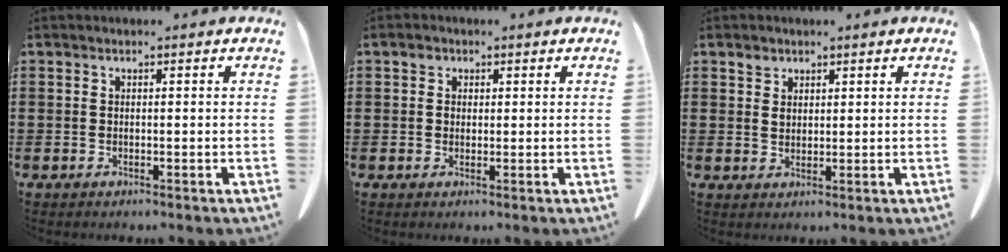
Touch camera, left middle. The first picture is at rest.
{"total": 1.5, "force": [0.8, 1.2, 0.5], "torque": [-0.013, 0.005, 0.016]}
{"total": 2.0, "force": [1.4, 1.2, 0.6], "torque": [-0.015, 0.001, 0.029]}